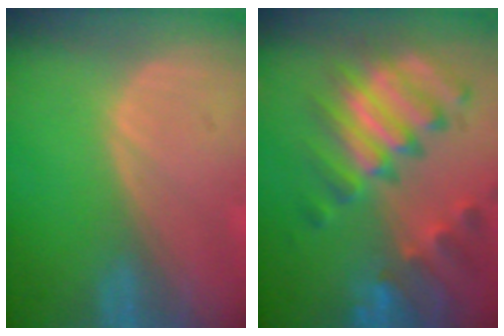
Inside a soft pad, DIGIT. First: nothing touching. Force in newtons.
{"total": 11.5, "press": 9.9, "slide": 5.8}